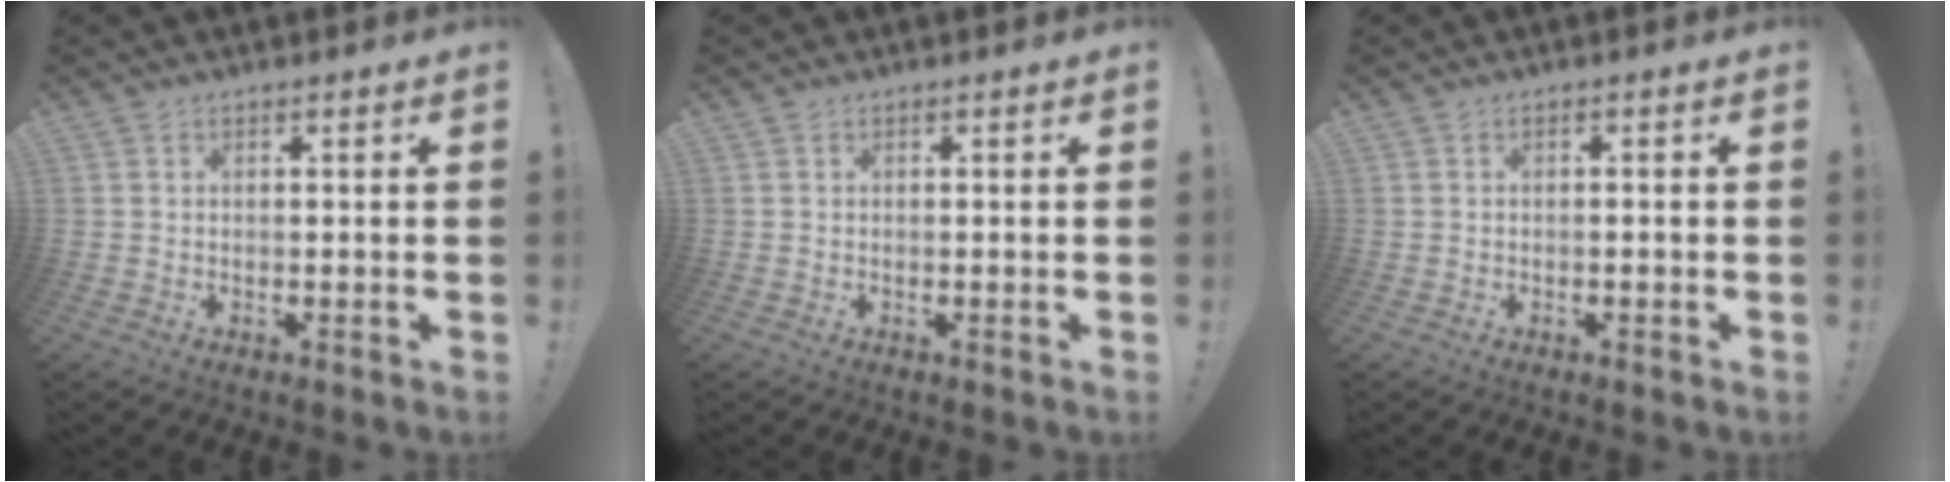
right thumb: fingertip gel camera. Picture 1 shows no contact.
{"total": 0.0}
{"total": 0.6, "force": [-0.6, 0.1, 0.2], "torque": [-0.002, 0.001, -0.010]}